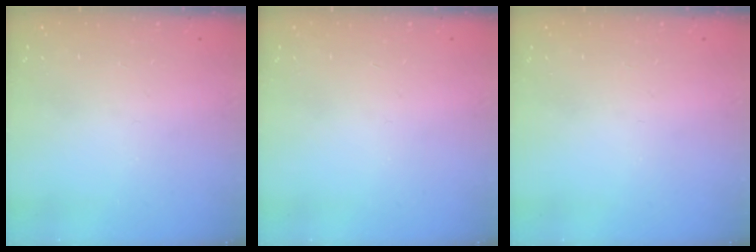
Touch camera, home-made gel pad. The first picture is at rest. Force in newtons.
{"total": 0.0}
{"total": 0.0}